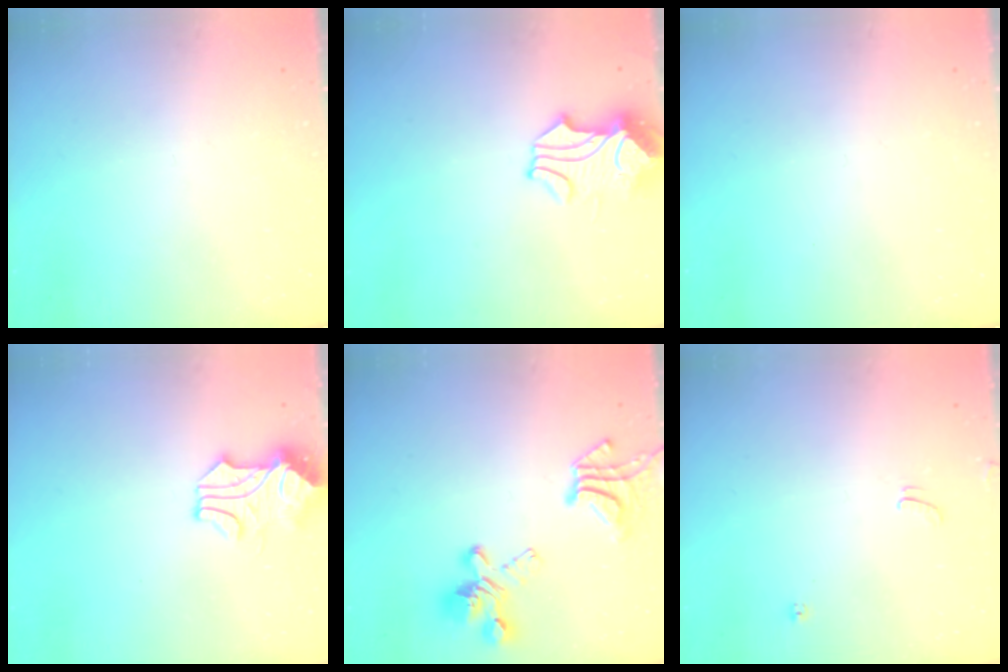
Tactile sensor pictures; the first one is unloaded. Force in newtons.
{"total": 1.4, "press": 0.9, "slide": 1.0}
{"total": 0.0}
{"total": 0.7, "press": 0.7, "slide": 0.2}
{"total": 11.1, "press": 10.8, "slide": 2.4}
{"total": 2.3, "press": 2.3, "slide": 0.4}